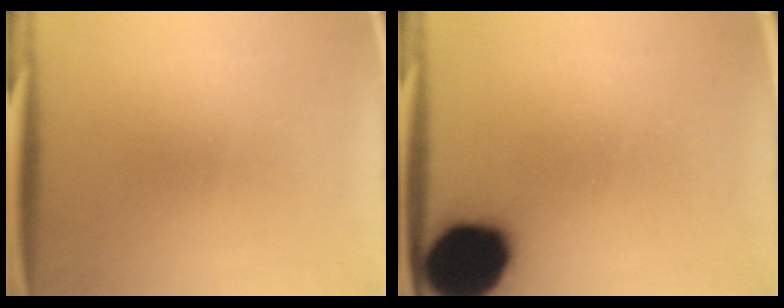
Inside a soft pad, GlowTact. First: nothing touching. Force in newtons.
{"total": 19.6}